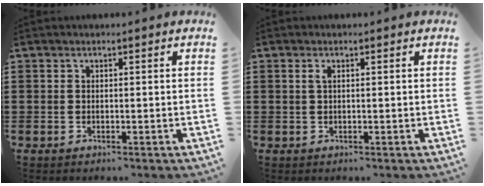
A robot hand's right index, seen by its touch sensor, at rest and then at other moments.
{"total": 0.8, "force": [0.2, 0.2, 0.8], "torque": [-0.016, 0.002, 0.003]}